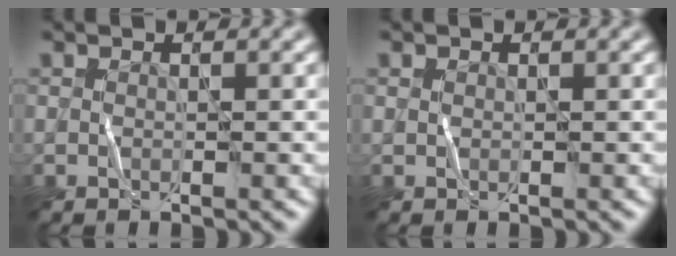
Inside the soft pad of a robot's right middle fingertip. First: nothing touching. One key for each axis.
{"total": 0.0}